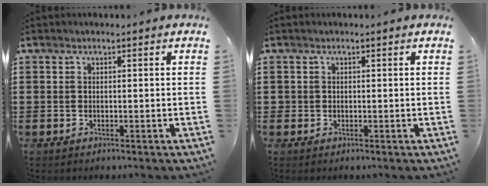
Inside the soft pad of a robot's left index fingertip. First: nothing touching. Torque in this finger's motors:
{"motor_torque": [0.21, 0.13, 0.03, -0.01]}